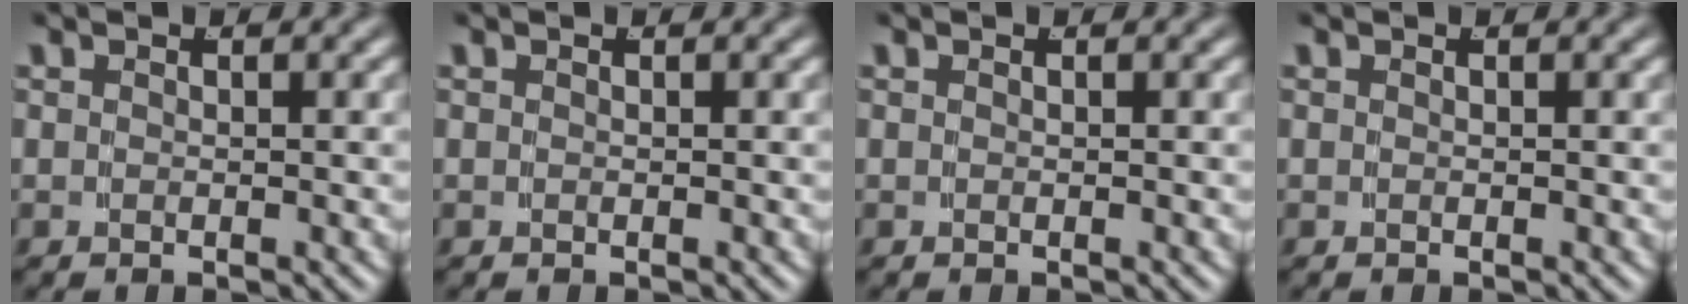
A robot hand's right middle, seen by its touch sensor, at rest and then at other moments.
{"total": 0.0}
{"total": 0.0}
{"total": 0.0}